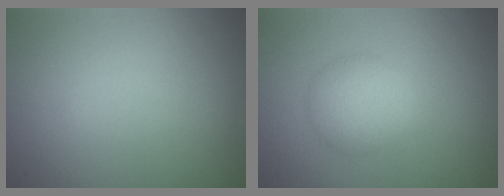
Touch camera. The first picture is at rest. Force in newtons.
{"total": 3.2, "press": 3.2, "slide": 0.1}